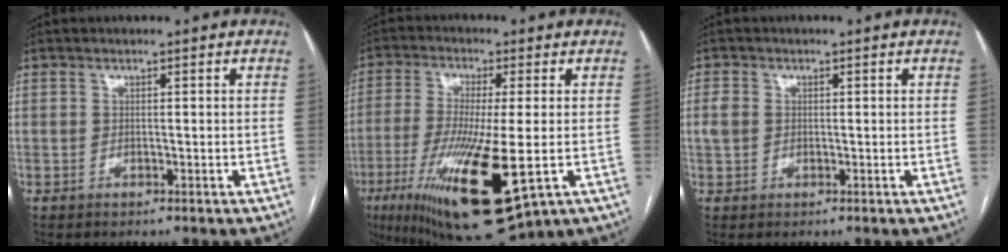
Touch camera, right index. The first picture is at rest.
{"total": 18.0, "force": [-6.0, 2.7, 16.7], "torque": [-0.315, -0.049, -0.092]}
{"total": 2.3, "force": [0.3, 2.0, 1.1], "torque": [-0.035, 0.012, 0.011]}